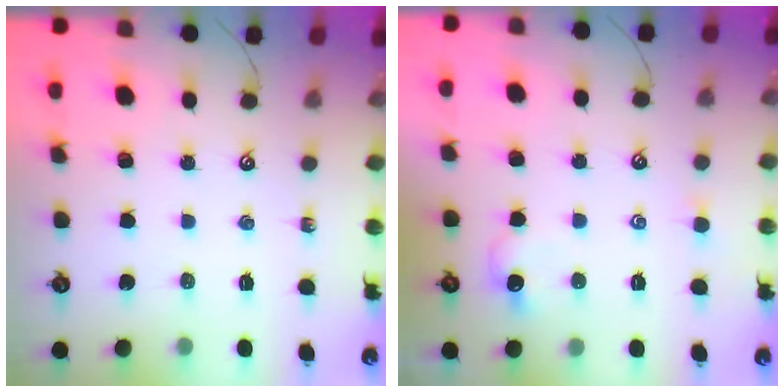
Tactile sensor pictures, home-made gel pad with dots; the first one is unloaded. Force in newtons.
{"total": 2.1, "press": 2.0, "slide": 0.7}